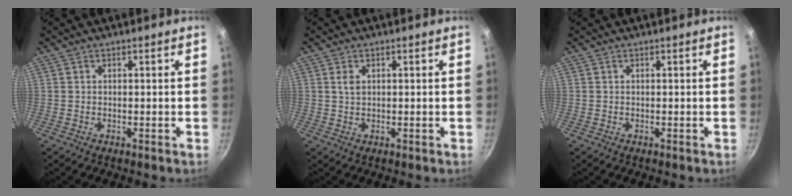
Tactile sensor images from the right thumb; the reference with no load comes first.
{"total": 1.8, "force": [0.6, 1.1, 1.3], "torque": [-0.022, -0.002, 0.012]}
{"total": 0.0}